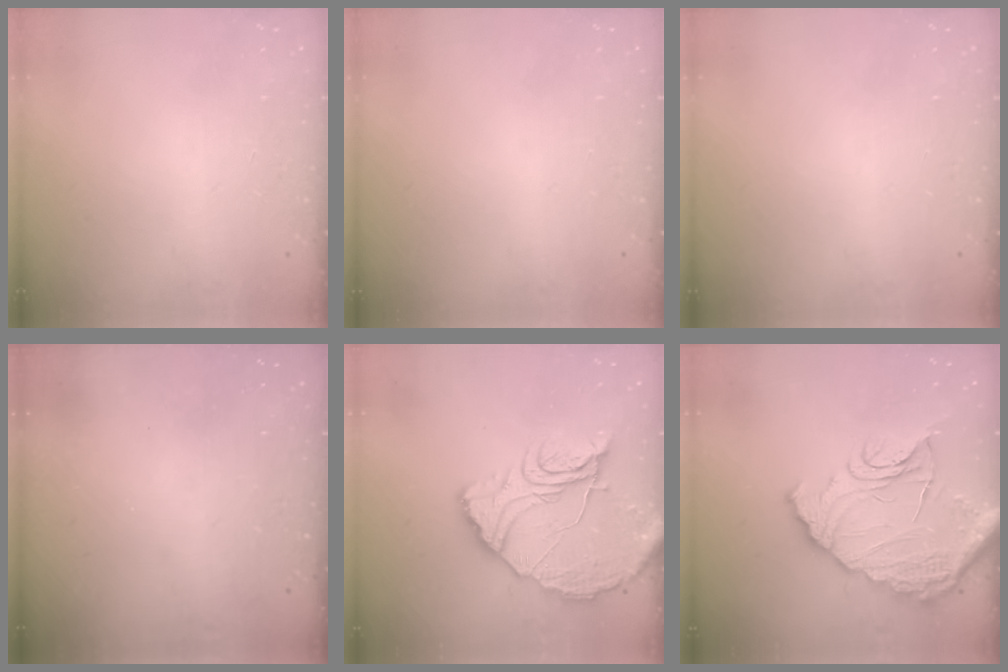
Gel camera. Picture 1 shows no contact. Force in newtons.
{"total": 0.0}
{"total": 0.0}
{"total": 2.9, "press": 2.8, "slide": 1.0}
{"total": 15.8, "press": 15.7, "slide": 1.4}
{"total": 17.4, "press": 17.3, "slide": 1.3}